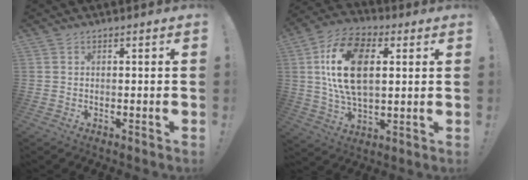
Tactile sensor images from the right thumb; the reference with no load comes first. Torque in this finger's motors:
{"motor_torque": [1.74, 3.27, 1.60, -0.21, 0.66]}